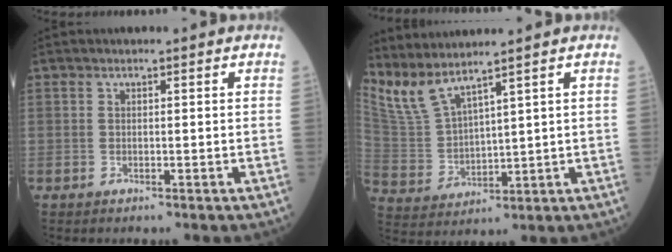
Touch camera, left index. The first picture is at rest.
{"total": 6.6, "force": [6.1, -0.3, 2.6], "torque": [-0.083, -0.005, 0.144]}